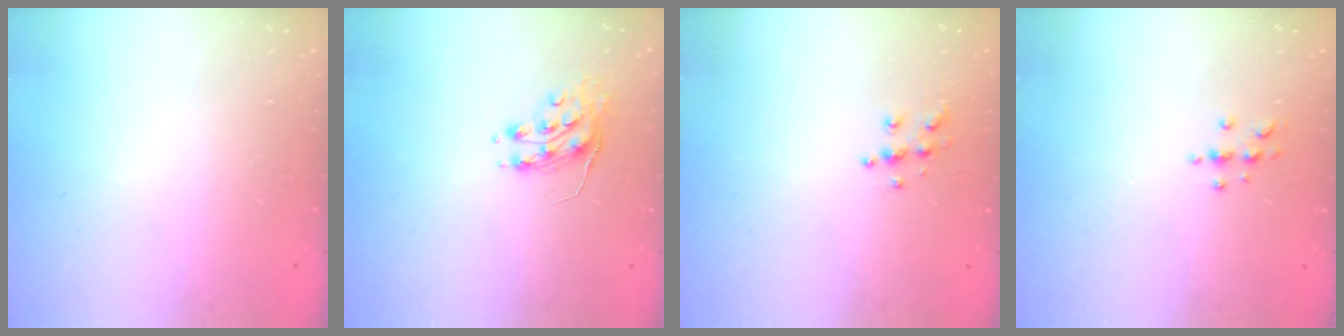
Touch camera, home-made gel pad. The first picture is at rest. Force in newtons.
{"total": 8.9, "press": 8.9, "slide": 0.3}
{"total": 5.9, "press": 5.9, "slide": 0.2}
{"total": 3.3, "press": 3.3, "slide": 0.4}